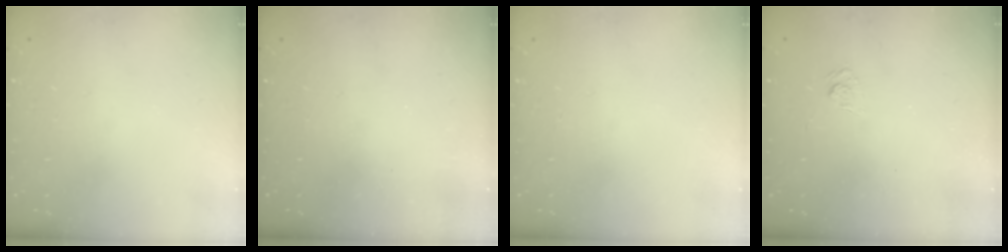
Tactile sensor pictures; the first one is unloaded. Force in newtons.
{"total": 2.3, "press": 2.2, "slide": 0.8}
{"total": 0.0}
{"total": 2.5, "press": 2.1, "slide": 1.3}